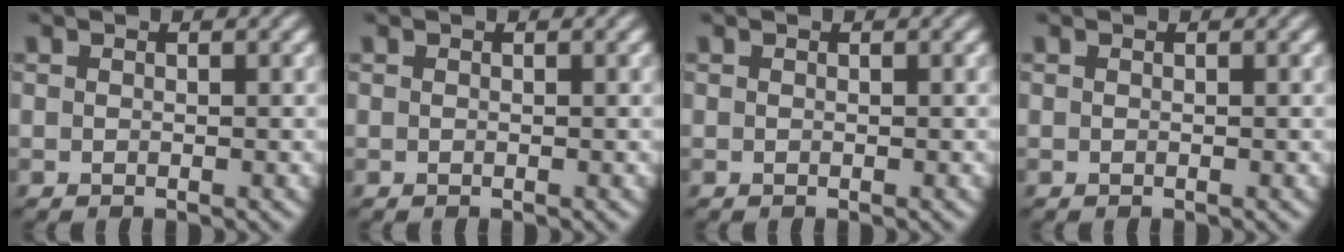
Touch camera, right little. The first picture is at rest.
{"total": 0.0}
{"total": 0.0}
{"total": 0.0}